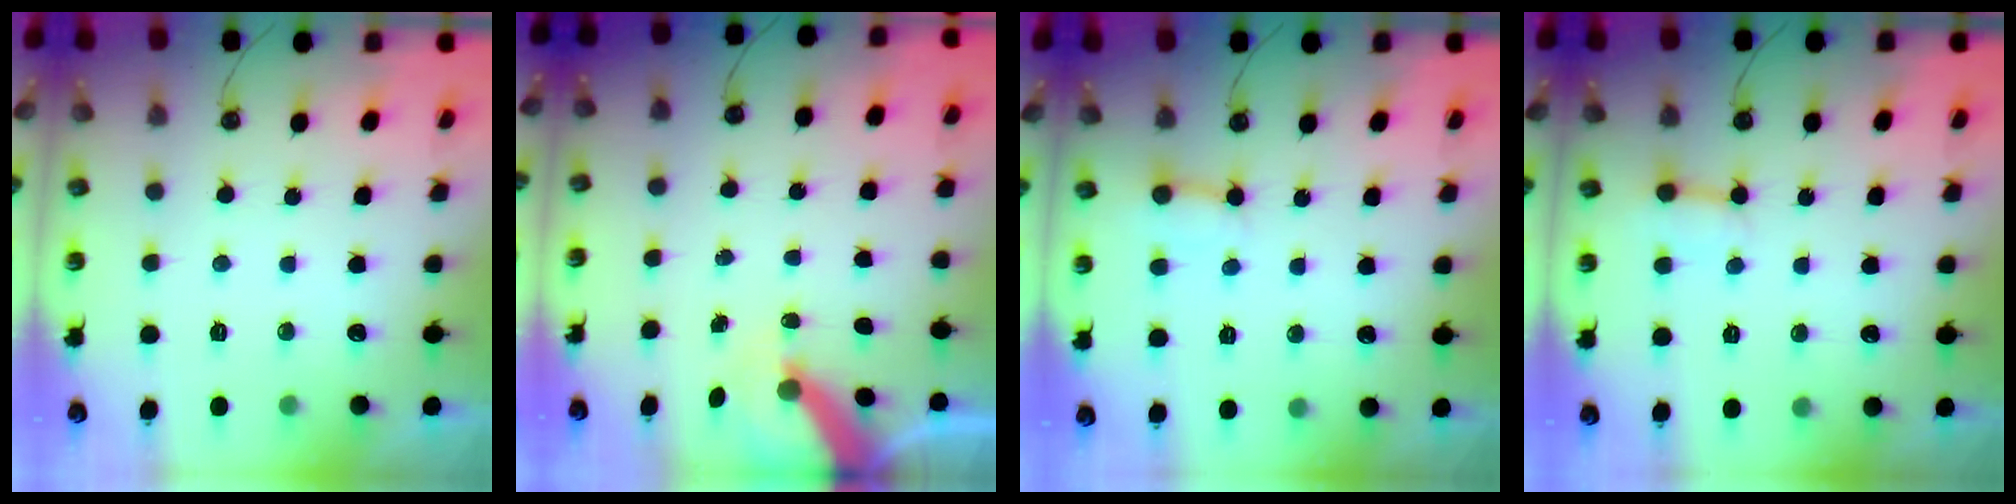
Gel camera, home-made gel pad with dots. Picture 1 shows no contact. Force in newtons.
{"total": 7.5, "press": 7.5, "slide": 0.7}
{"total": 2.8, "press": 2.7, "slide": 0.4}
{"total": 4.9, "press": 4.9, "slide": 0.5}